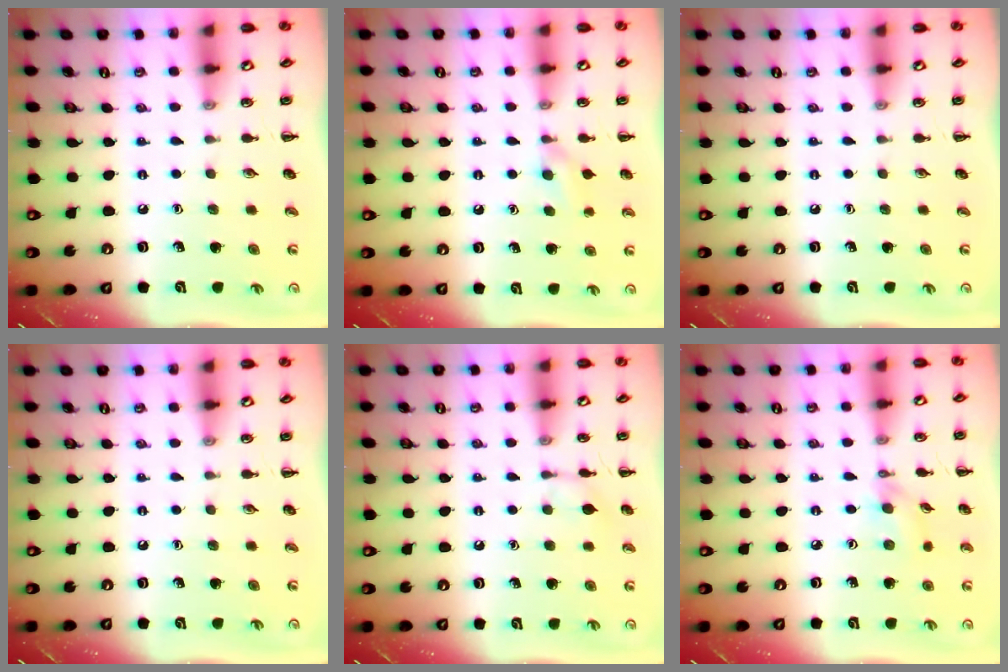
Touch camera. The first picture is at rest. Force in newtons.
{"total": 5.6, "press": 5.3, "slide": 1.7}
{"total": 0.0}
{"total": 0.0}
{"total": 6.5, "press": 6.4, "slide": 0.7}
{"total": 3.5, "press": 3.3, "slide": 1.1}